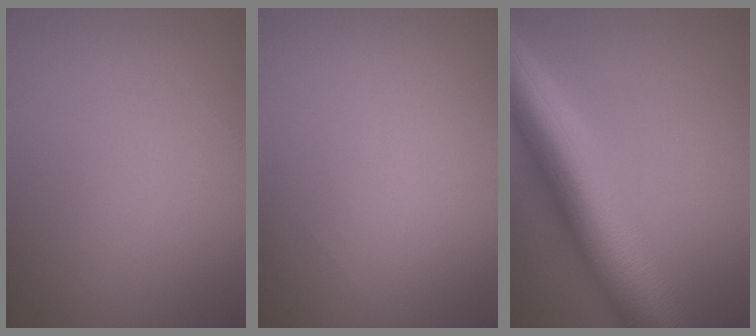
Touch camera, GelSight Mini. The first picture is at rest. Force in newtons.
{"total": 0.0}
{"total": 12.2, "press": 12.2, "slide": 0.4}